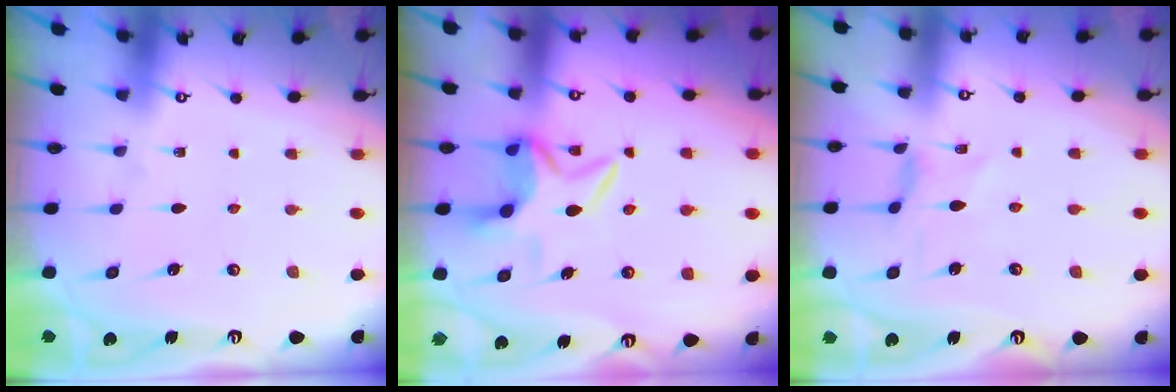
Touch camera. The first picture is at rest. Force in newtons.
{"total": 8.3, "press": 8.3, "slide": 1.0}
{"total": 0.9, "press": 0.8, "slide": 0.3}